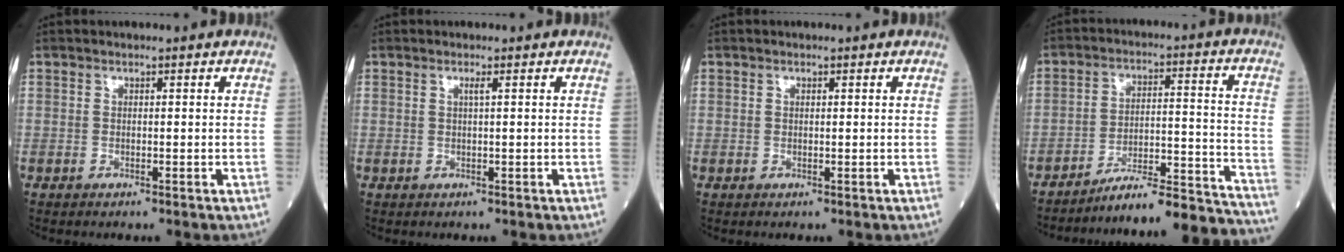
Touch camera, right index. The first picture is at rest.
{"total": 0.7, "force": [0.2, -0.2, 0.6], "torque": [-0.016, 0.000, 0.006]}
{"total": 0.0}
{"total": 19.7, "force": [-19.1, -0.7, 5.0], "torque": [-0.043, 0.018, -0.268]}